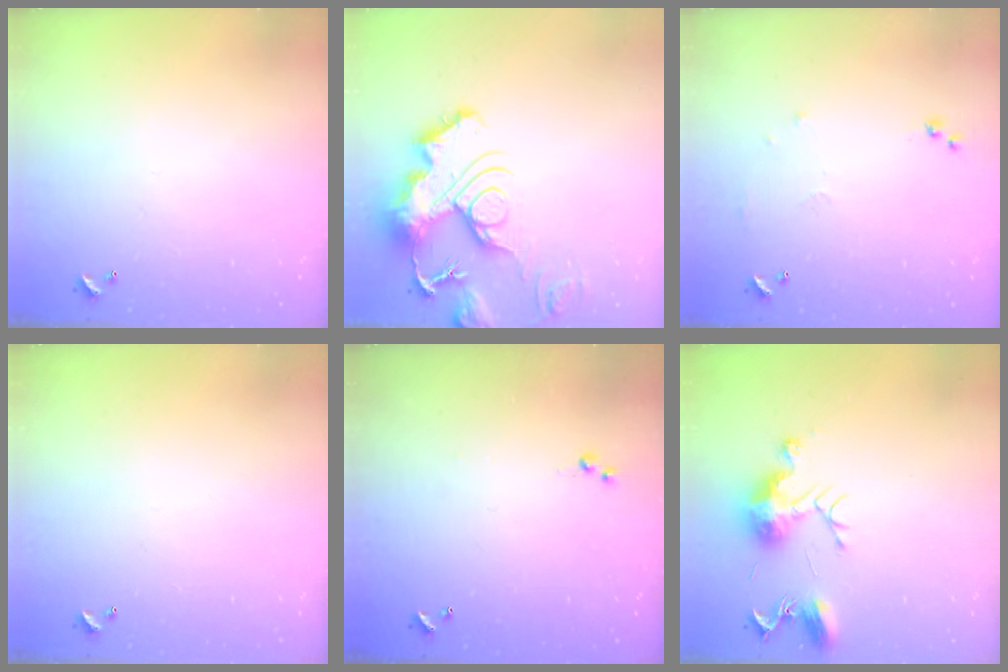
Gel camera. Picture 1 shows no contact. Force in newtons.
{"total": 17.0, "press": 16.9, "slide": 1.8}
{"total": 6.0, "press": 5.9, "slide": 1.0}
{"total": 0.0}
{"total": 3.0, "press": 3.0, "slide": 0.4}
{"total": 9.6, "press": 9.6, "slide": 0.4}